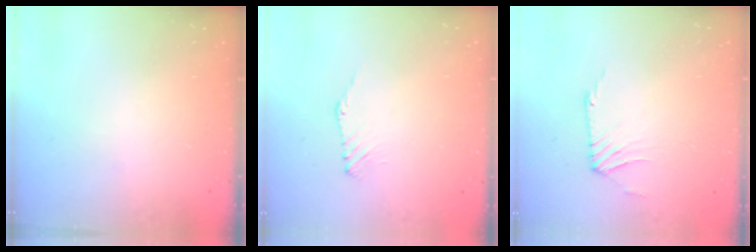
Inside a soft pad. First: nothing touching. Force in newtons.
{"total": 0.6, "press": 0.5, "slide": 0.3}
{"total": 0.6, "press": 0.4, "slide": 0.5}